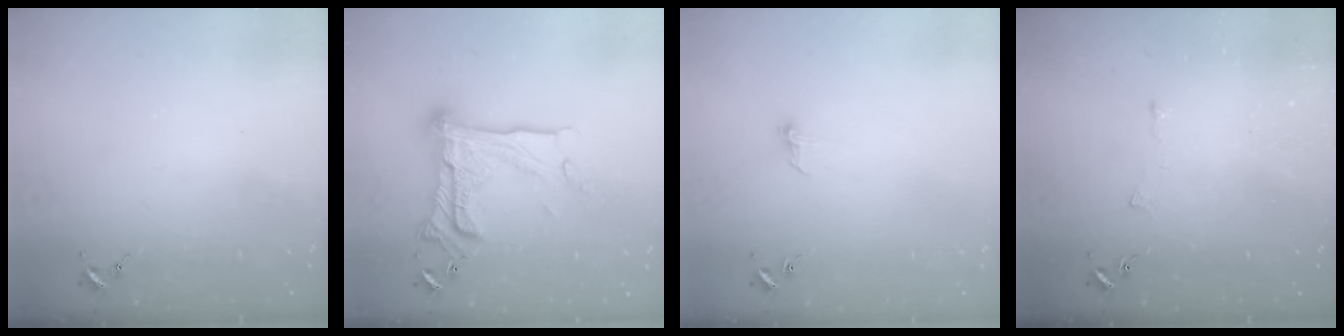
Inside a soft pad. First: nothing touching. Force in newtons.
{"total": 21.7, "press": 21.7, "slide": 1.1}
{"total": 5.3, "press": 5.2, "slide": 0.4}
{"total": 3.6, "press": 3.6, "slide": 0.3}